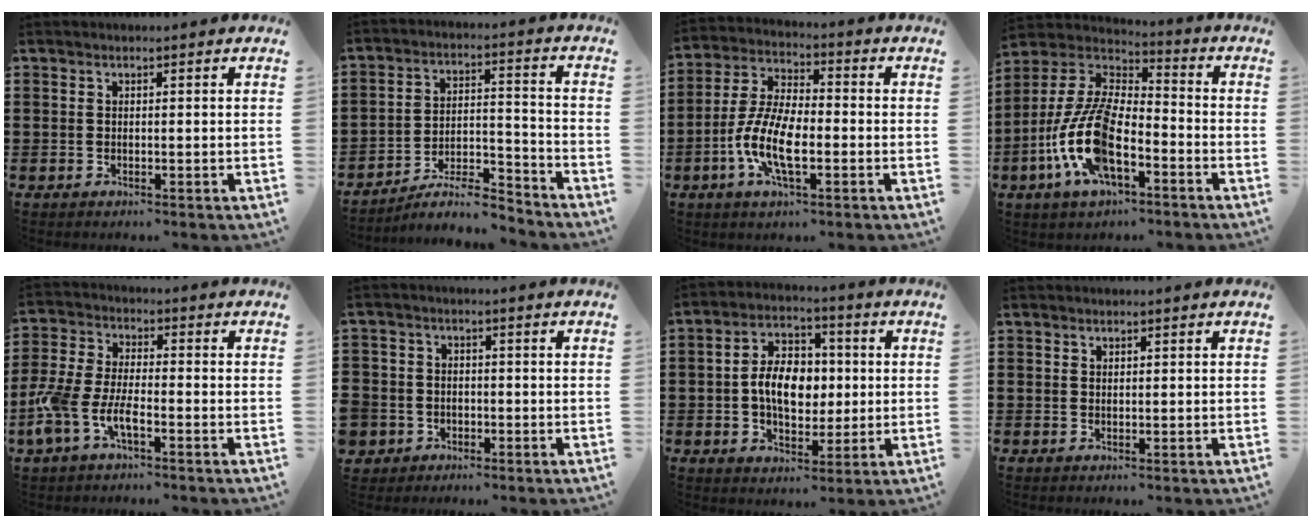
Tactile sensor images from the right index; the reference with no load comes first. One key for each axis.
{"total": 7.5, "fx": -6.6, "fy": 1.6, "fz": 3.1, "tx": -0.049, "ty": 0.015, "tz": -0.126}
{"total": 9.7, "fx": -3.2, "fy": 3.8, "fz": 8.3, "tx": -0.198, "ty": -0.012, "tz": -0.066}
{"total": 13.6, "fx": -5.5, "fy": 5.8, "fz": 11.0, "tx": -0.273, "ty": -0.014, "tz": -0.115}
{"total": 6.8, "fx": -3.5, "fy": 2.3, "fz": 5.4, "tx": -0.156, "ty": -0.017, "tz": -0.075}
{"total": 3.5, "fx": -1.7, "fy": 3.1, "fz": 0.3, "tx": -0.033, "ty": 0.002, "tz": -0.041}
{"total": 8.1, "fx": 0.0, "fy": 5.5, "fz": 6.0, "tx": -0.111, "ty": 0.012, "tz": -0.004}
{"total": 0.6, "fx": 0.5, "fy": 0.3, "fz": -0.1, "tx": 0.000, "ty": 0.001, "tz": 0.011}